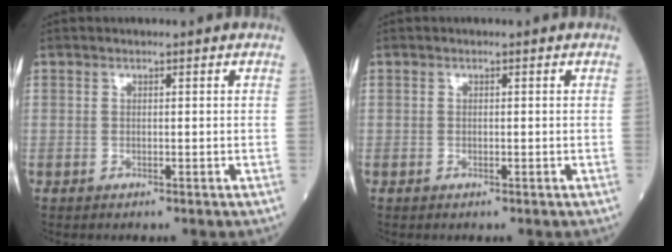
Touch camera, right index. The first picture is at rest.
{"total": 0.0}